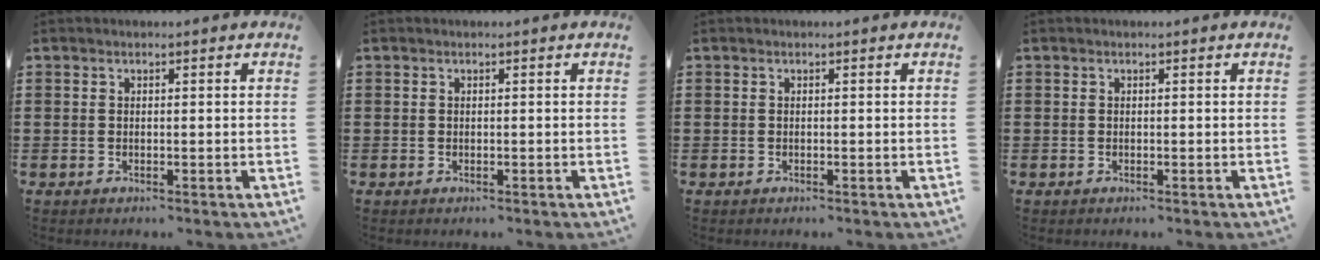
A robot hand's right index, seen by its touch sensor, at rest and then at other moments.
{"total": 0.0}
{"total": 0.0}
{"total": 0.0}